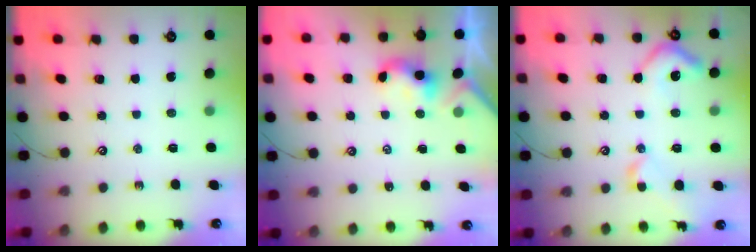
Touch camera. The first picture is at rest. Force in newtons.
{"total": 2.0, "press": 2.0, "slide": 0.2}
{"total": 7.9, "press": 7.8, "slide": 1.1}